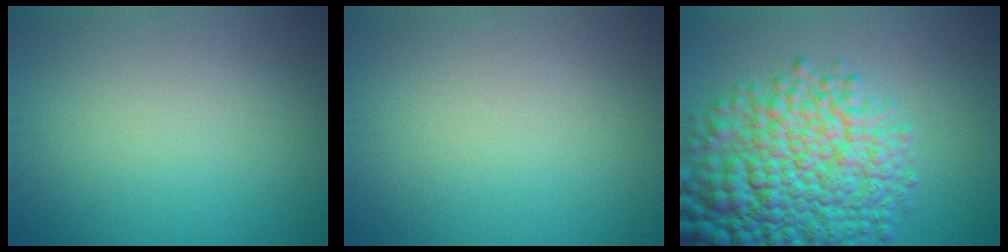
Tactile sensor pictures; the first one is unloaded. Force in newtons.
{"total": 0.0}
{"total": 12.2, "press": 12.2, "slide": 0.4}